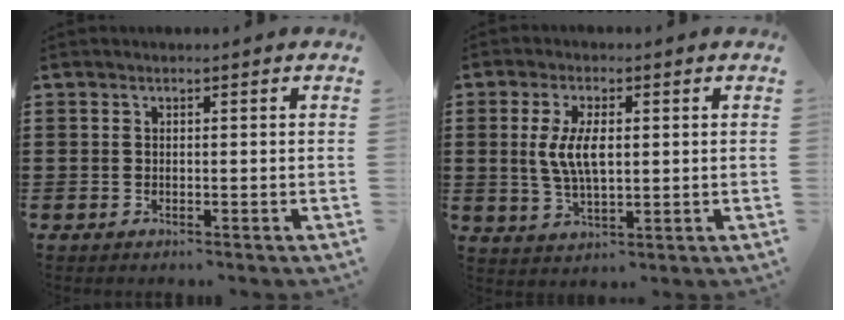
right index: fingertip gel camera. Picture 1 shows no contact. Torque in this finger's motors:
{"motor_torque": [0.78, -0.50, 0.37, 0.18]}